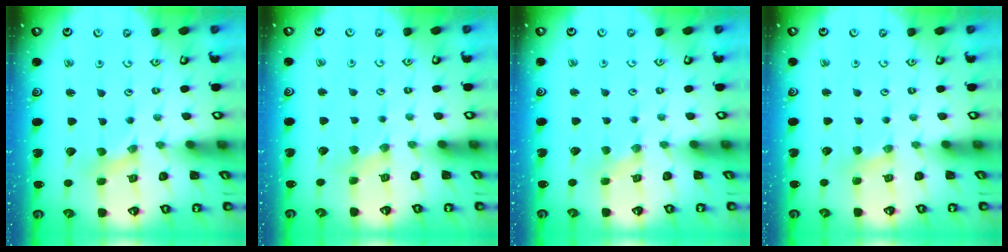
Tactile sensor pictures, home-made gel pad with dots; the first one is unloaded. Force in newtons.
{"total": 2.0, "press": 2.0, "slide": 0.4}
{"total": 0.0}
{"total": 2.4, "press": 2.4, "slide": 0.5}